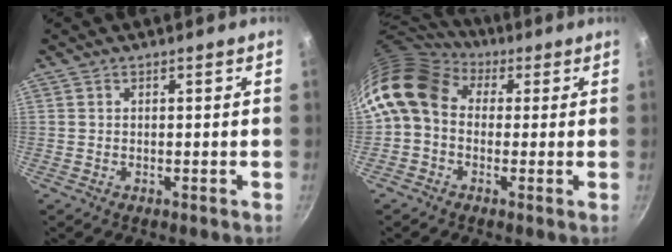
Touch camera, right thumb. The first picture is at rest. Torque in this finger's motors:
{"motor_torque": [0.26, 1.58, 0.73, -0.69, 0.16]}